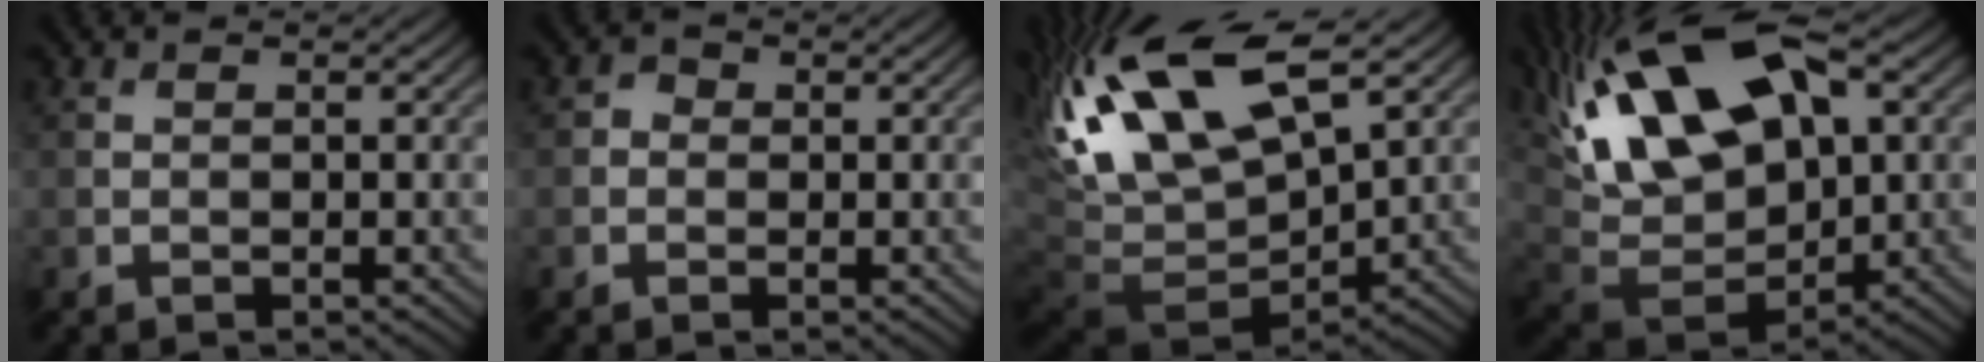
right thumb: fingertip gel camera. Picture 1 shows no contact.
{"total": 1.1, "force": [-0.2, 1.0, 0.4], "torque": [-0.005, -0.002, -0.009]}
{"total": 17.8, "force": [5.6, 7.8, 15.0], "torque": [-0.320, -0.005, 0.130]}
{"total": 19.2, "force": [7.0, 9.8, 15.0], "torque": [-0.306, 0.039, 0.121]}